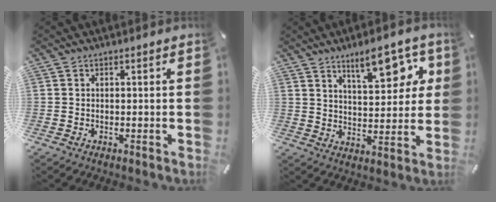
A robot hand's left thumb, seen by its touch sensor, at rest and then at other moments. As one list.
[{"total": 12.1, "force": [7.2, 5.5, 8.0], "torque": [-0.093, -0.037, 0.117]}]